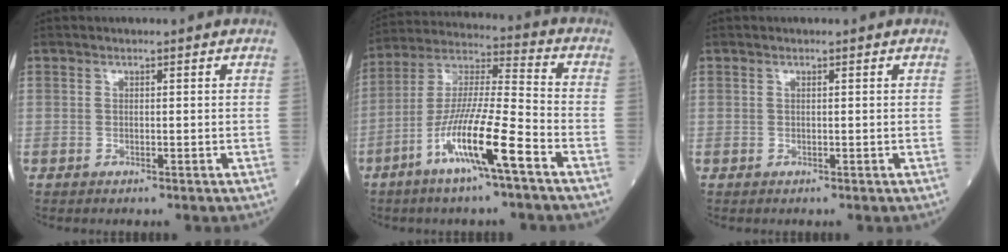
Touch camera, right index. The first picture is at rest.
{"total": 13.7, "force": [-6.8, 0.4, 11.9], "torque": [-0.236, -0.008, -0.131]}
{"total": 0.0}